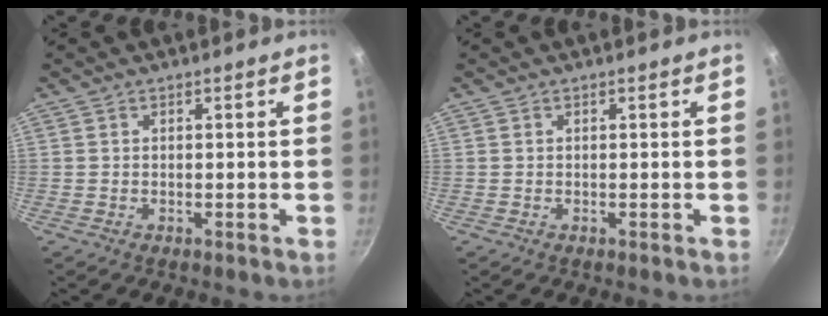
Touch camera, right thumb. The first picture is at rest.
{"total": 0.0}